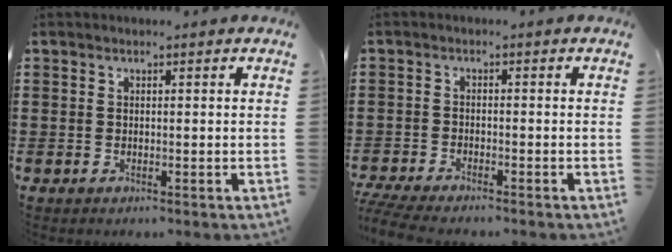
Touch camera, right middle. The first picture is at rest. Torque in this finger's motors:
{"motor_torque": [1.44, -0.69, 0.28, 0.12]}